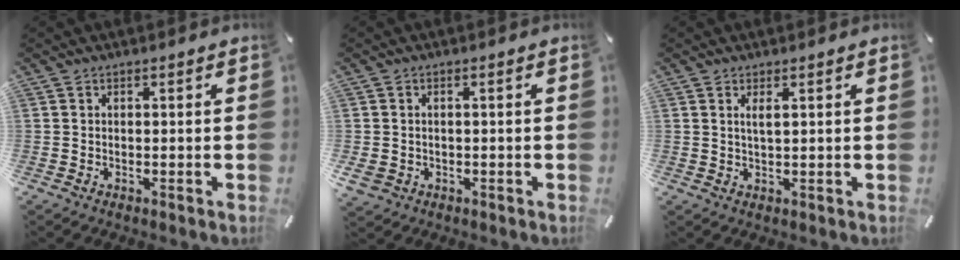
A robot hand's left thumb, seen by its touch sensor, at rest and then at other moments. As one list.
[{"total": 2.1, "force": [-0.6, 1.8, 1.0], "torque": [-0.026, 0.000, -0.014]}, {"total": 2.1, "force": [0.8, 0.4, 1.9], "torque": [-0.039, 0.002, 0.013]}]